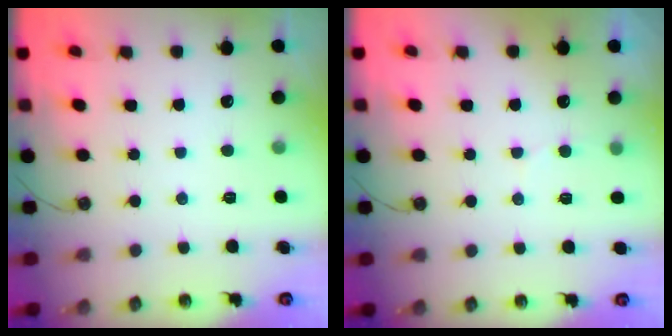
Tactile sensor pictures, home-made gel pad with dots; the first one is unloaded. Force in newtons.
{"total": 4.6, "press": 4.3, "slide": 1.8}